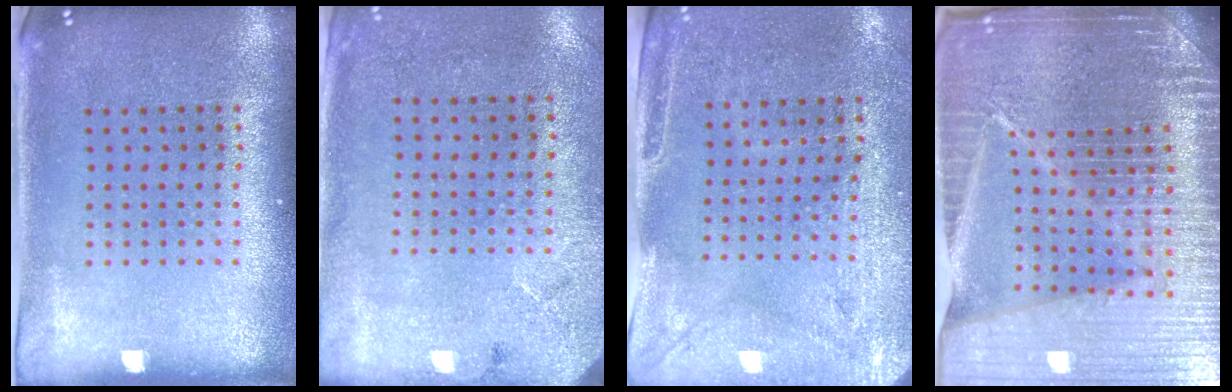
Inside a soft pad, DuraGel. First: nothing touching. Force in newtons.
{"total": 2.7, "press": 2.2, "slide": 1.6}
{"total": 2.9, "press": 2.4, "slide": 1.5}
{"total": 6.8, "press": 5.8, "slide": 3.5}